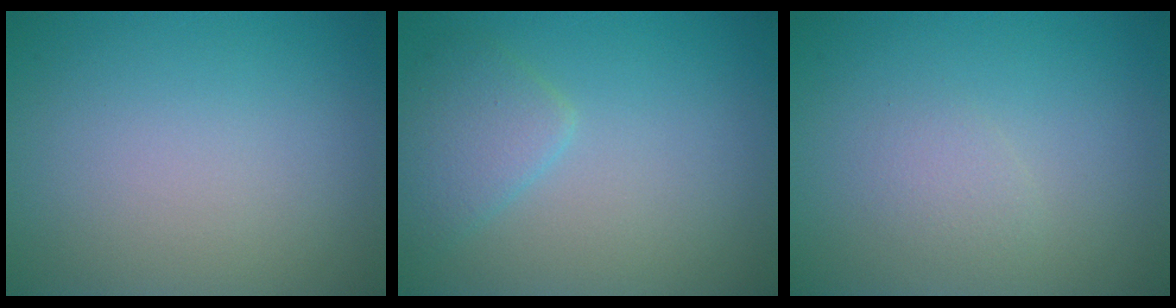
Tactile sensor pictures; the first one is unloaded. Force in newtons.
{"total": 2.6, "press": 2.6, "slide": 0.1}
{"total": 1.1, "press": 1.1, "slide": 0.1}